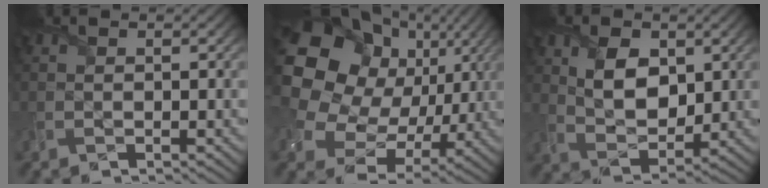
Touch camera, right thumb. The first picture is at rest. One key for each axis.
{"total": 22.2, "fx": 6.9, "fy": 17.8, "fz": 11.4, "tx": -0.307, "ty": 0.027, "tz": 0.132}
{"total": 7.4, "fx": 2.5, "fy": 4.7, "fz": 5.2, "tx": -0.109, "ty": -0.005, "tz": 0.046}